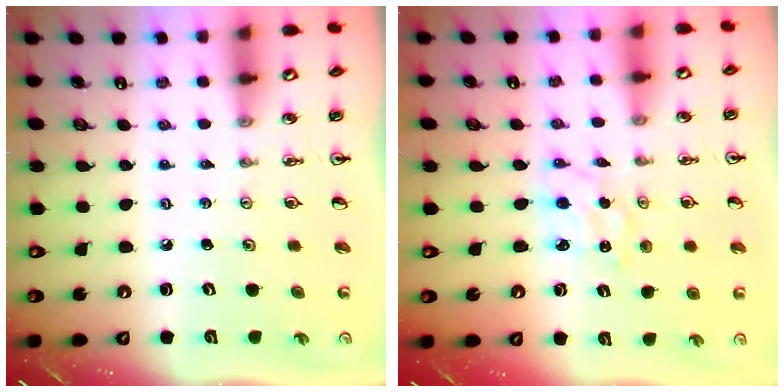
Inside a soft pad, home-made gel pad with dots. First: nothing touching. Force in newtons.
{"total": 1.7, "press": 1.7, "slide": 0.3}